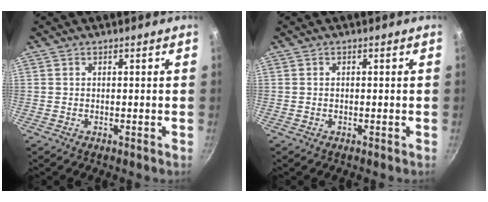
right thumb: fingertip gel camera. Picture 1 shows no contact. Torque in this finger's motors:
{"motor_torque": [-0.33, -0.09, 0.02, -0.03, -0.05]}